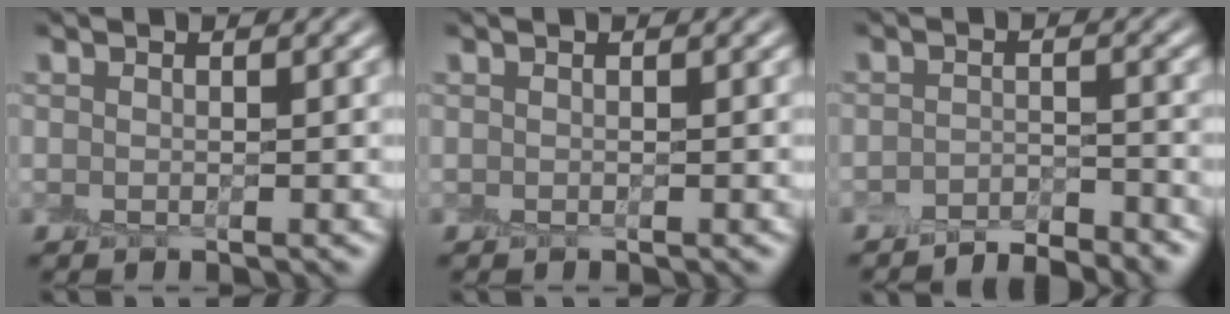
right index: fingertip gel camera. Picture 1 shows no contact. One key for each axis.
{"total": 0.0}
{"total": 3.1, "fx": -3.0, "fy": 0.1, "fz": 0.5, "tx": -0.009, "ty": 0.002, "tz": -0.052}